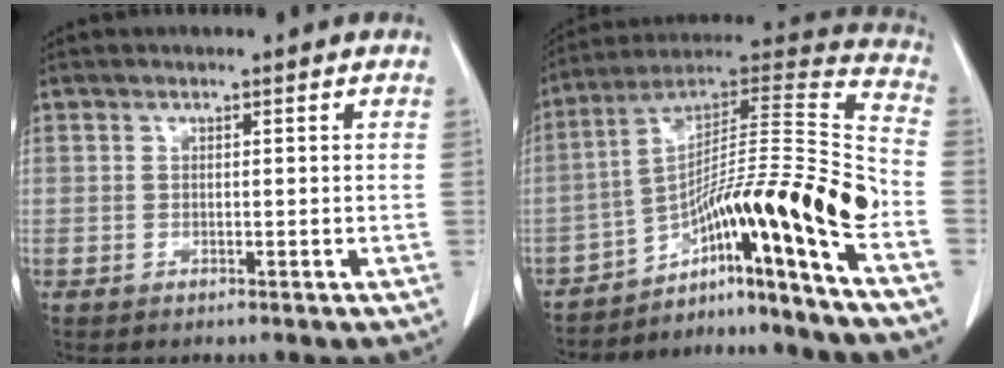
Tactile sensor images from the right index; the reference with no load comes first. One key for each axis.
{"total": 18.8, "fx": -11.4, "fy": -1.5, "fz": 15.0, "tx": -0.235, "ty": 0.028, "tz": -0.190}